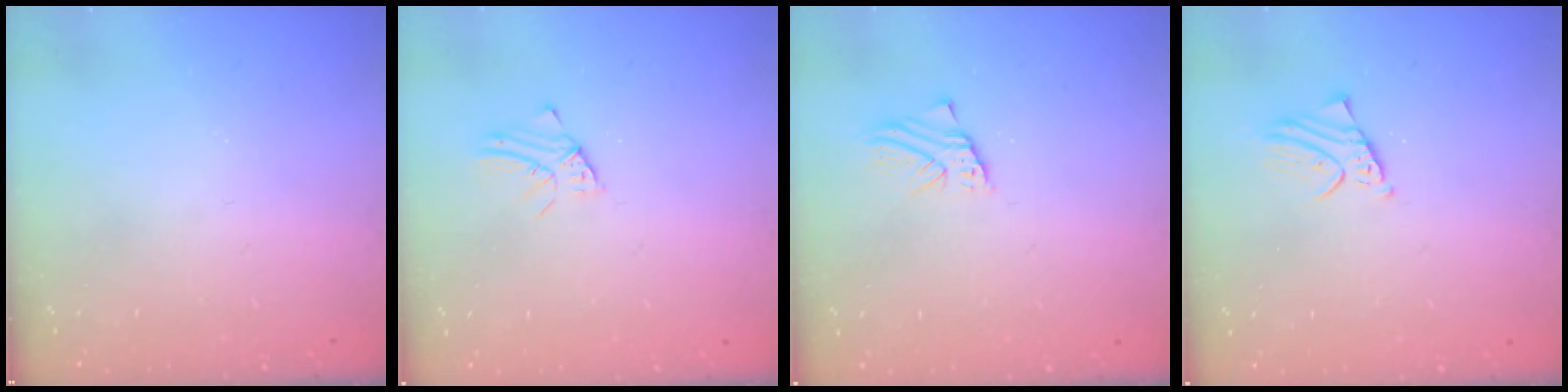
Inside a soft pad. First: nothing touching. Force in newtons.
{"total": 1.6, "press": 1.6, "slide": 0.1}
{"total": 1.1, "press": 1.1, "slide": 0.2}
{"total": 2.0, "press": 2.0, "slide": 0.2}